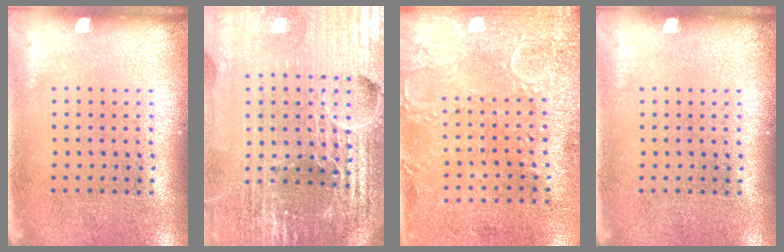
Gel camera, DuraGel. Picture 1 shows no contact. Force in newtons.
{"total": 6.7, "press": 5.9, "slide": 3.1}
{"total": 2.9, "press": 2.3, "slide": 1.7}
{"total": 0.0}